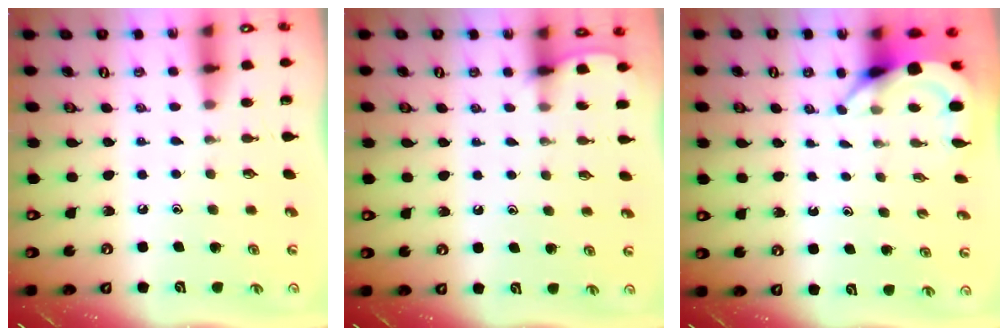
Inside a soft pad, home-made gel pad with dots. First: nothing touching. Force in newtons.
{"total": 2.1, "press": 2.1, "slide": 0.3}
{"total": 3.8, "press": 3.8, "slide": 0.1}